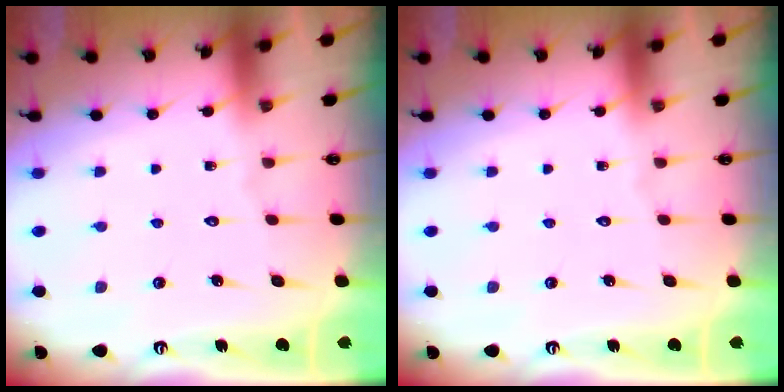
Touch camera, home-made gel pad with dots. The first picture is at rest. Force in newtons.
{"total": 0.0}